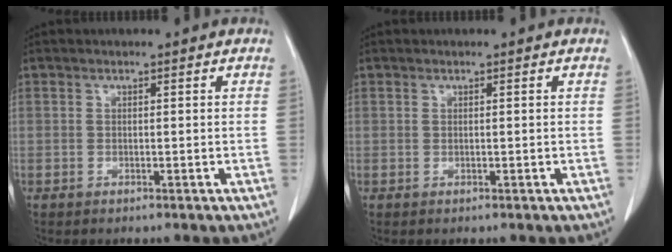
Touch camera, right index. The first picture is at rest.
{"total": 0.0}